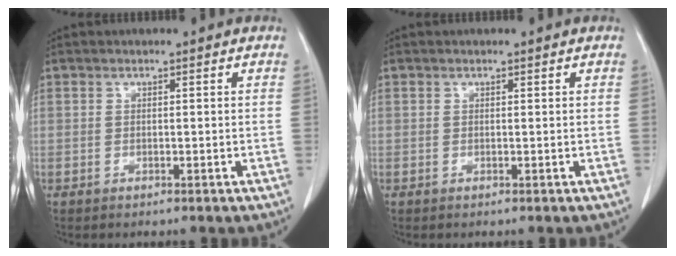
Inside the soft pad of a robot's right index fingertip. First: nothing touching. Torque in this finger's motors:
{"motor_torque": [0.07, -0.05, 0.04, 0.00]}